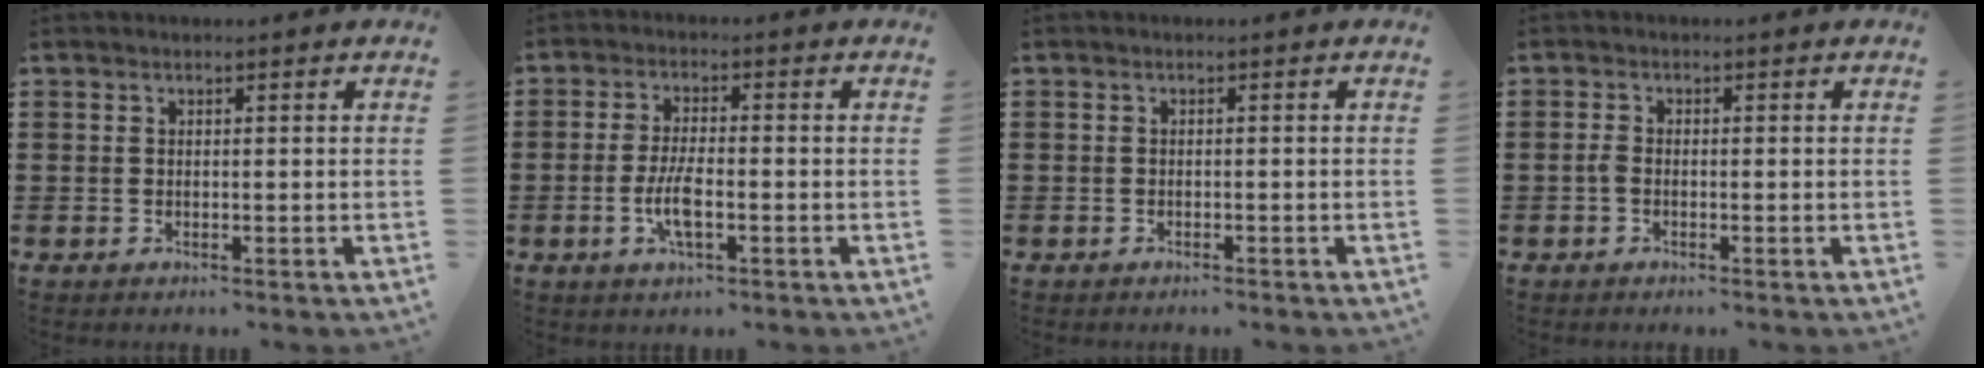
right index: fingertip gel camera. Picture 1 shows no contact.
{"total": 4.9, "force": [-1.5, 1.3, 4.4], "torque": [-0.096, -0.001, -0.033]}
{"total": 0.6, "force": [-0.6, 0.1, 0.1], "torque": [-0.004, -0.001, -0.013]}
{"total": 1.2, "force": [-0.5, 0.6, 0.9], "torque": [-0.026, -0.002, -0.013]}